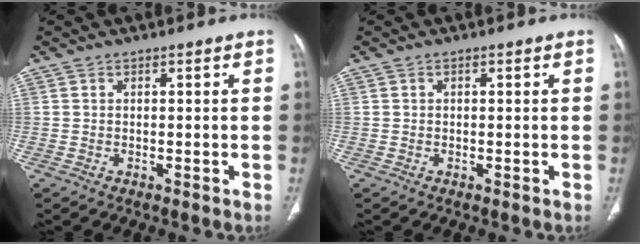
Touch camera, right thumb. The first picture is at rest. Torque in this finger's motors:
{"motor_torque": [-0.28, 0.05, -0.23, 0.09, 0.05]}